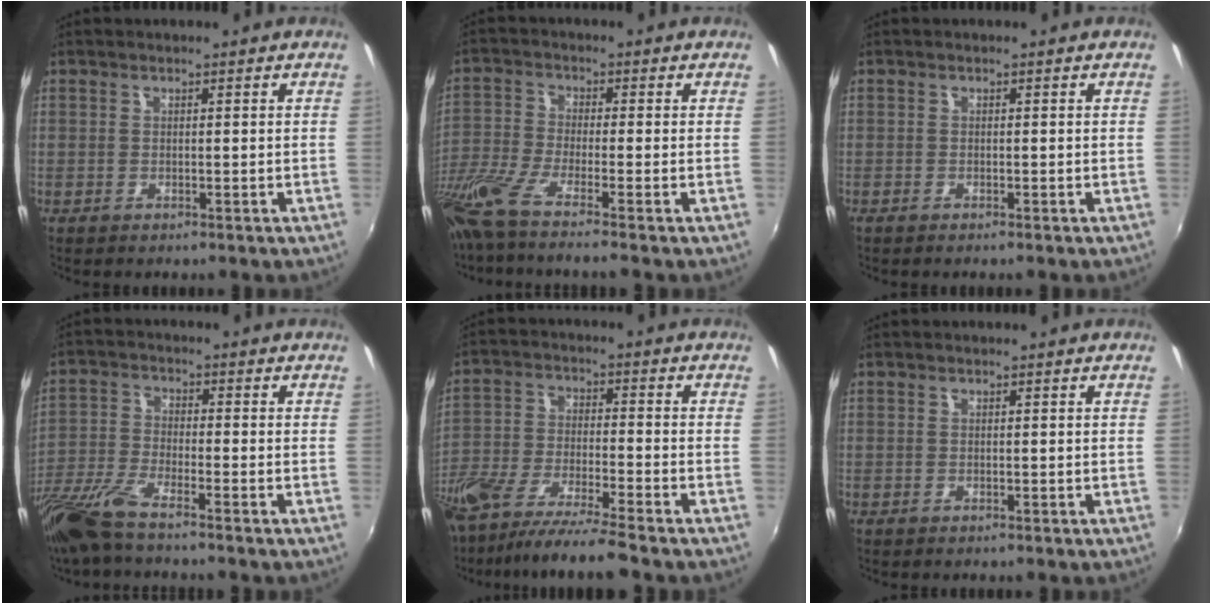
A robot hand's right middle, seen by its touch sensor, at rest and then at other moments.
{"total": 10.4, "force": [-8.1, -0.6, 6.4], "torque": [-0.136, -0.048, -0.155]}
{"total": 0.6, "force": [-0.5, 0.0, 0.2], "torque": [-0.003, -0.003, -0.012]}
{"total": 9.9, "force": [-7.7, 1.0, 6.0], "torque": [-0.137, -0.026, -0.156]}
{"total": 14.0, "force": [-11.2, 0.8, 8.2], "torque": [-0.172, -0.038, -0.208]}
{"total": 0.0}